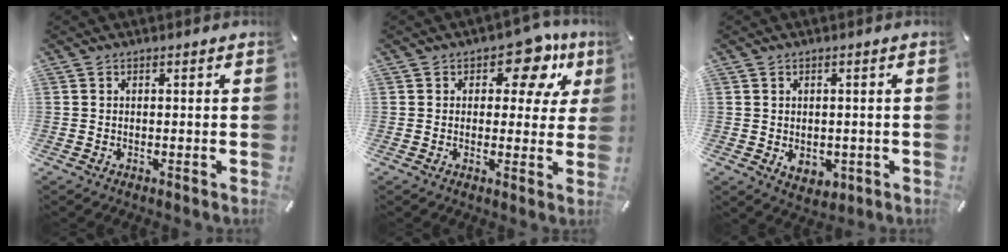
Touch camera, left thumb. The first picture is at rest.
{"total": 10.8, "force": [5.4, 6.2, 7.0], "torque": [-0.078, -0.023, 0.087]}
{"total": 3.4, "force": [-0.5, 3.0, 1.6], "torque": [-0.010, -0.002, -0.008]}